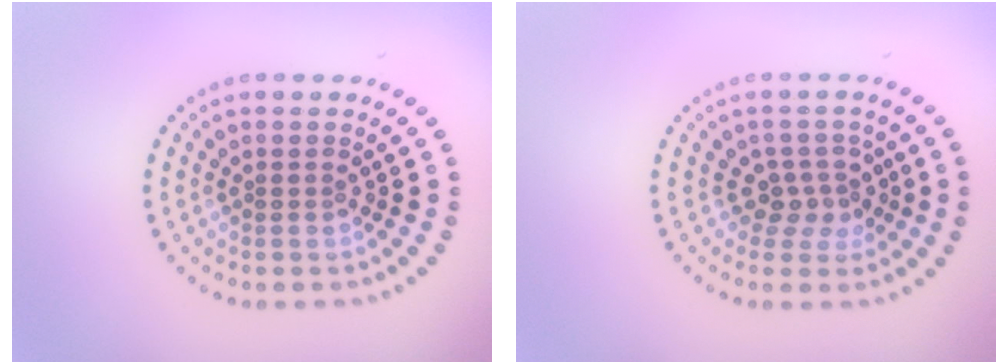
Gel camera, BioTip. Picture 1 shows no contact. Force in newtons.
{"total": 2.5, "press": 1.9, "slide": 1.7}